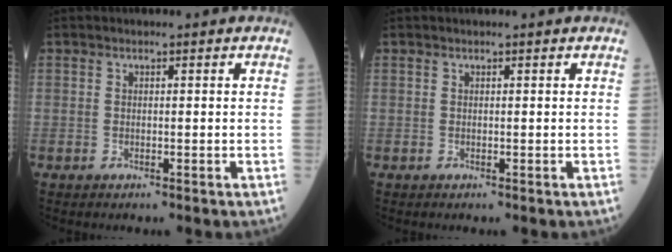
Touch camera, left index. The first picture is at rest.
{"total": 0.0}